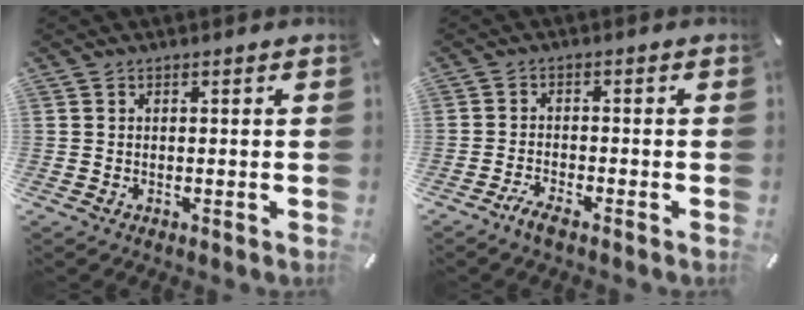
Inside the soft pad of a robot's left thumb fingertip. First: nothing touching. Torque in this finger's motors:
{"motor_torque": [-0.13, 0.15, 0.00, 0.01, 0.00]}